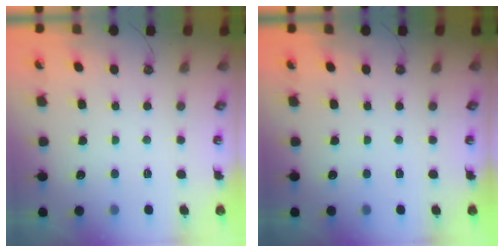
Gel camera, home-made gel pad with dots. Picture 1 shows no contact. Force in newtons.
{"total": 0.0}